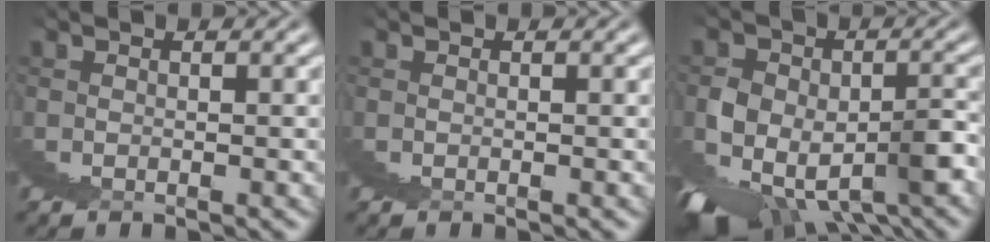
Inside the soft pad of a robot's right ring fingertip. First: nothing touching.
{"total": 0.0}
{"total": 6.4, "force": [-3.3, 3.3, 4.4], "torque": [-0.038, -0.017, -0.040]}